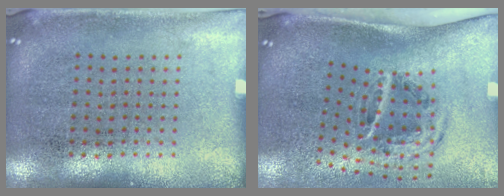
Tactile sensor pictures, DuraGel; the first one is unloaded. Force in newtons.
{"total": 2.1, "press": 1.2, "slide": 1.7}